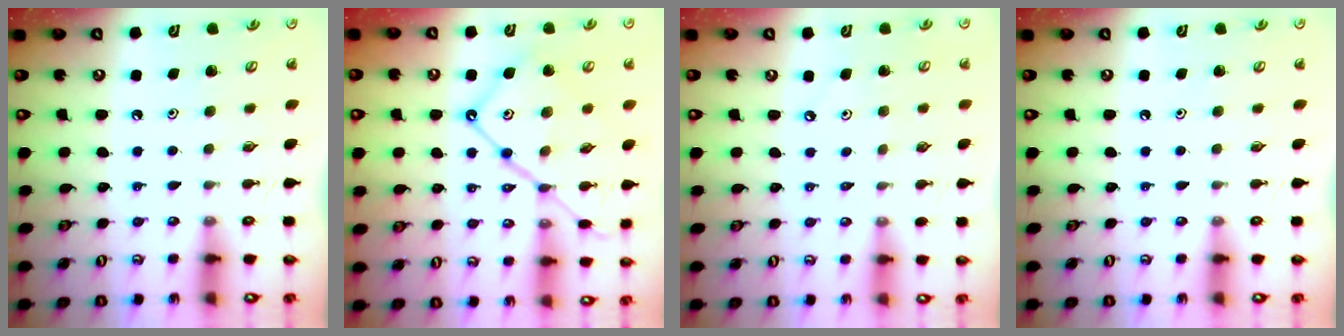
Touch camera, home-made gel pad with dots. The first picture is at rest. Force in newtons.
{"total": 15.8, "press": 15.7, "slide": 1.5}
{"total": 2.1, "press": 2.0, "slide": 0.5}
{"total": 0.0}